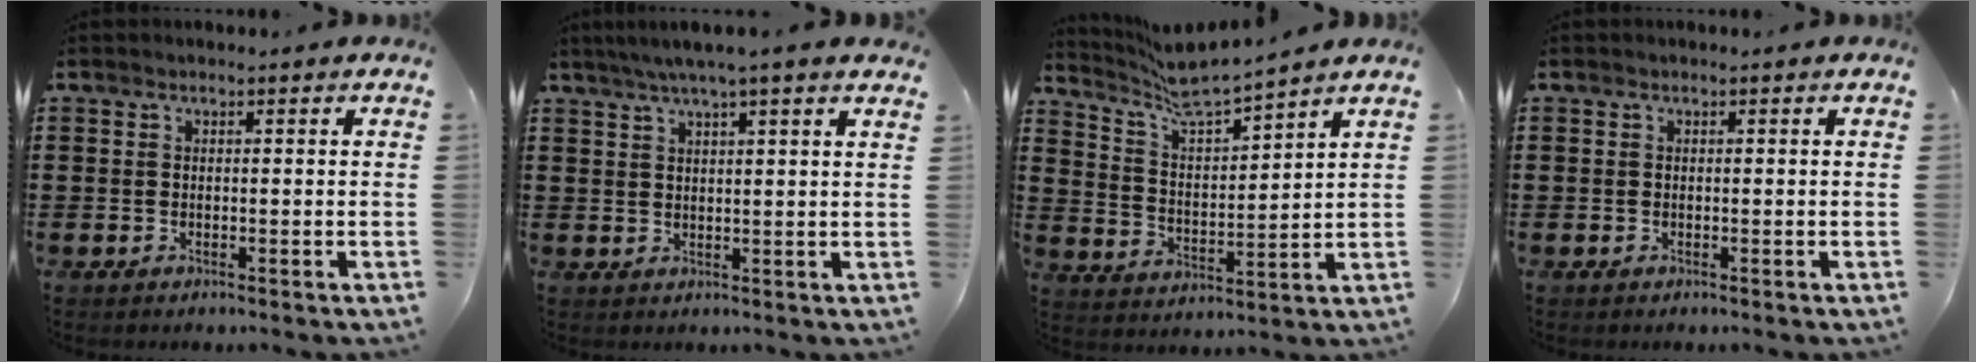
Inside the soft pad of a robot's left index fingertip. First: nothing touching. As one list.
[{"total": 3.7, "force": [2.9, -0.5, 2.3], "torque": [-0.052, -0.003, 0.050]}, {"total": 6.2, "force": [5.7, 0.0, 2.3], "torque": [-0.071, -0.041, 0.094]}, {"total": 0.0}]